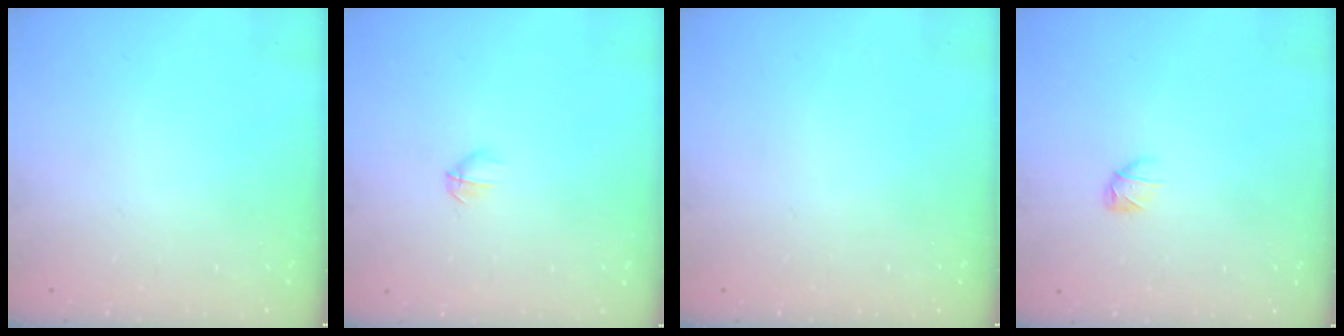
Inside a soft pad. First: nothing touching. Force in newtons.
{"total": 2.7, "press": 2.6, "slide": 0.8}
{"total": 0.0}
{"total": 2.8, "press": 2.7, "slide": 0.5}